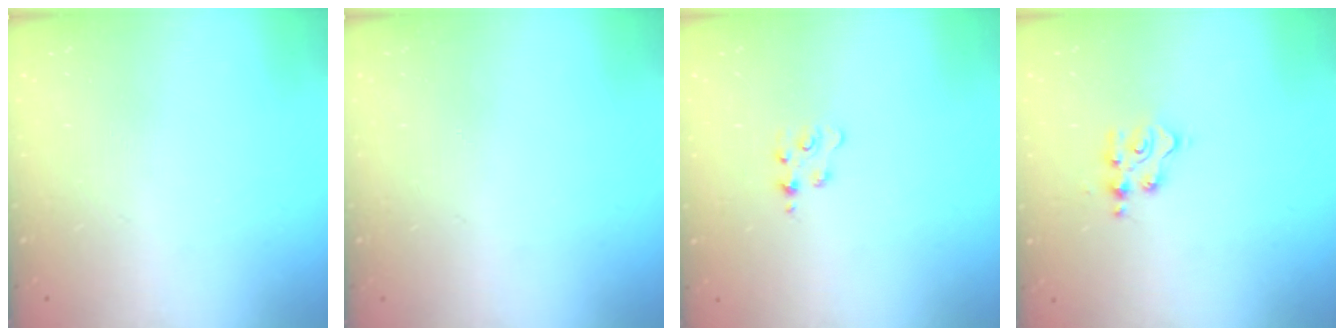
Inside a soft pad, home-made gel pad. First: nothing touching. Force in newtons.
{"total": 0.0}
{"total": 2.3, "press": 2.3, "slide": 0.5}
{"total": 3.7, "press": 3.7, "slide": 0.5}